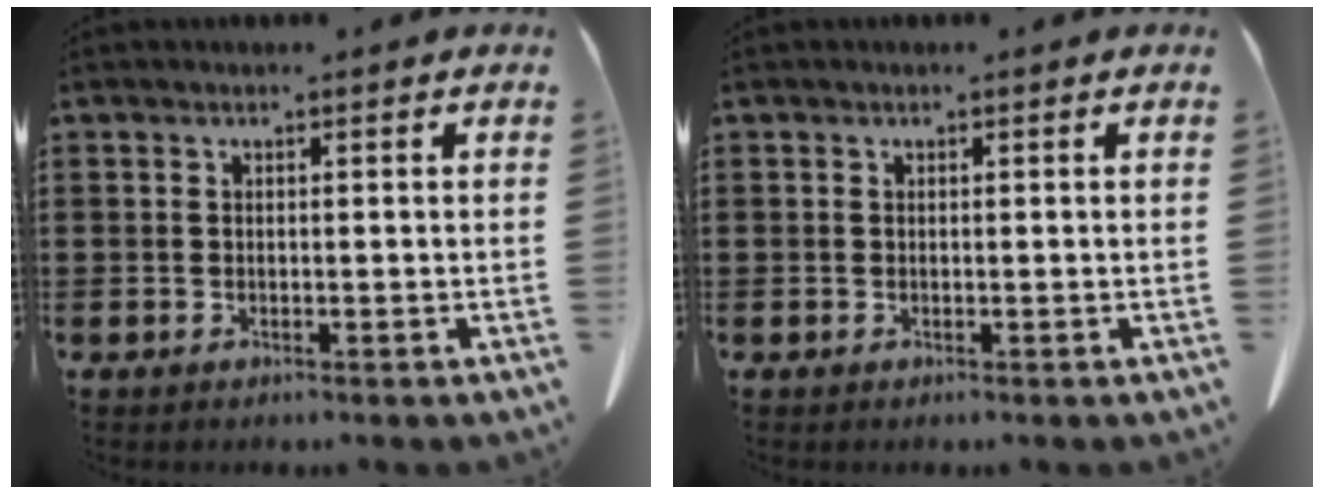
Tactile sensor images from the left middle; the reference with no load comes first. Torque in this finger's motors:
{"motor_torque": [-0.04, 0.03, 0.00, 0.00]}